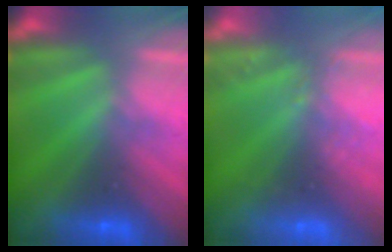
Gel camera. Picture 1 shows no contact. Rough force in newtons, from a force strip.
{"total": 2.4}